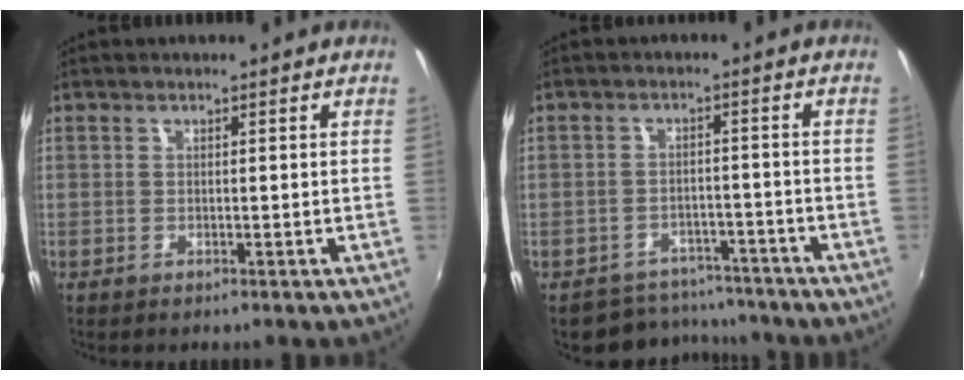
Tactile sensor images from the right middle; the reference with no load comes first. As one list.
[{"total": 7.7, "force": [-6.6, 3.9, 0.2], "torque": [-0.012, 0.022, -0.087]}]